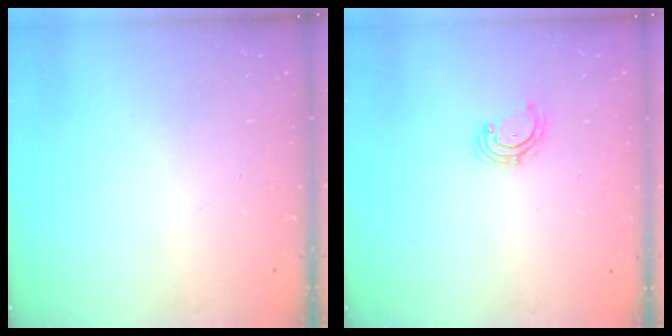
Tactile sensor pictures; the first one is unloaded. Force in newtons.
{"total": 2.0, "press": 2.0, "slide": 0.4}